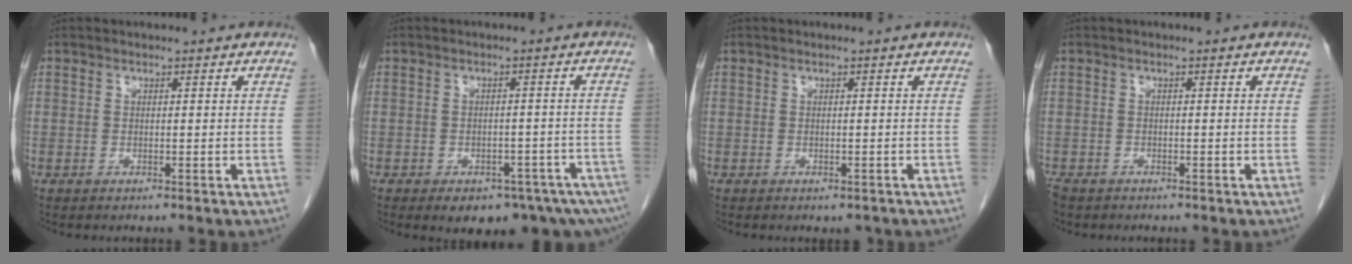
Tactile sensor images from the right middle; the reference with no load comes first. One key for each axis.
{"total": 10.8, "fx": -7.6, "fy": 4.5, "fz": 6.2, "tx": -0.058, "ty": 0.005, "tz": -0.095}
{"total": 1.3, "fx": -1.0, "fy": 0.7, "fz": 0.5, "tx": -0.005, "ty": -0.001, "tz": -0.008}
{"total": 3.2, "fx": -2.5, "fy": 1.7, "fz": 0.9, "tx": -0.023, "ty": -0.005, "tz": -0.044}